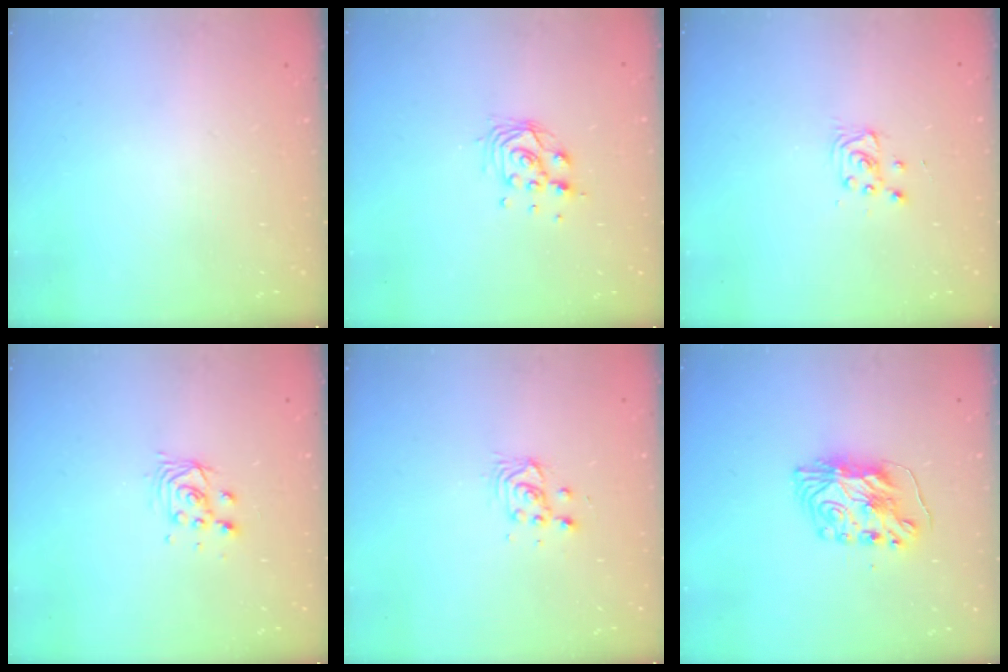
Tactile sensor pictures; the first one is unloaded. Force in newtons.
{"total": 9.4, "press": 9.2, "slide": 1.9}
{"total": 3.2, "press": 3.2, "slide": 0.4}
{"total": 5.0, "press": 5.0, "slide": 0.3}
{"total": 3.4, "press": 3.4, "slide": 0.4}
{"total": 7.7, "press": 7.7, "slide": 0.8}